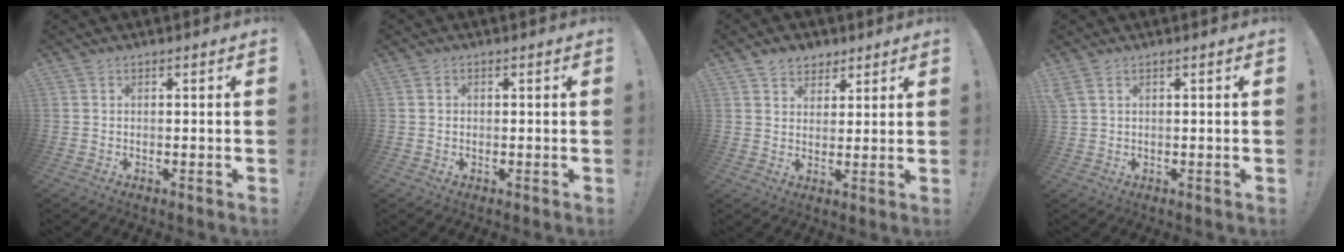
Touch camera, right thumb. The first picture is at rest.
{"total": 0.7, "force": [0.1, 0.7, 0.1], "torque": [-0.008, 0.006, 0.002]}
{"total": 5.5, "force": [3.8, 4.0, 0.7], "torque": [-0.006, -0.021, 0.071]}
{"total": 2.4, "force": [1.2, 0.8, 2.0], "torque": [-0.045, 0.003, 0.025]}